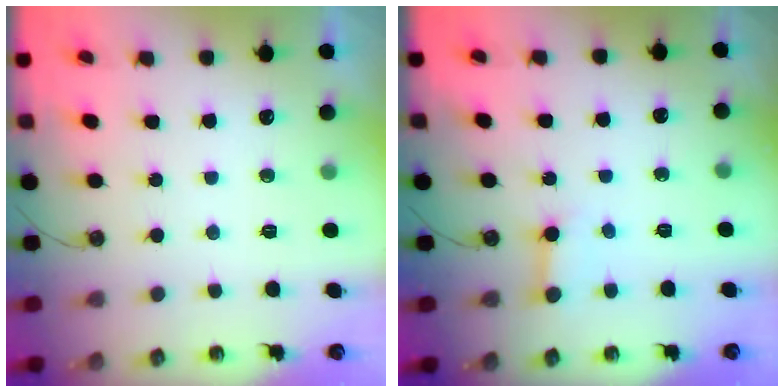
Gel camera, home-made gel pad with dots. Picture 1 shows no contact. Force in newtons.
{"total": 3.6, "press": 3.5, "slide": 0.3}